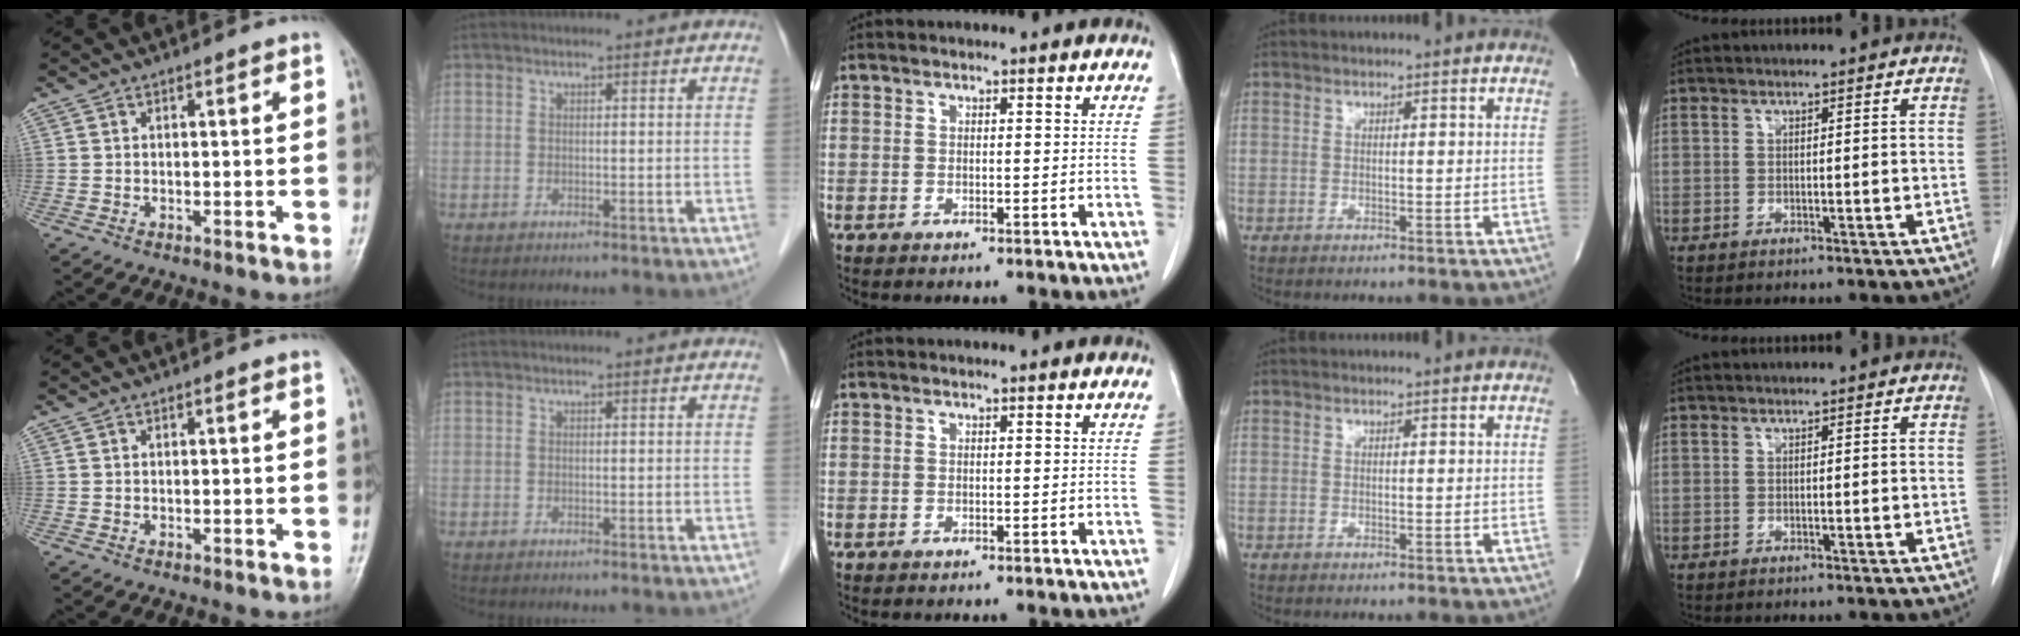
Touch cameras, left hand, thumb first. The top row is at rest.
{}